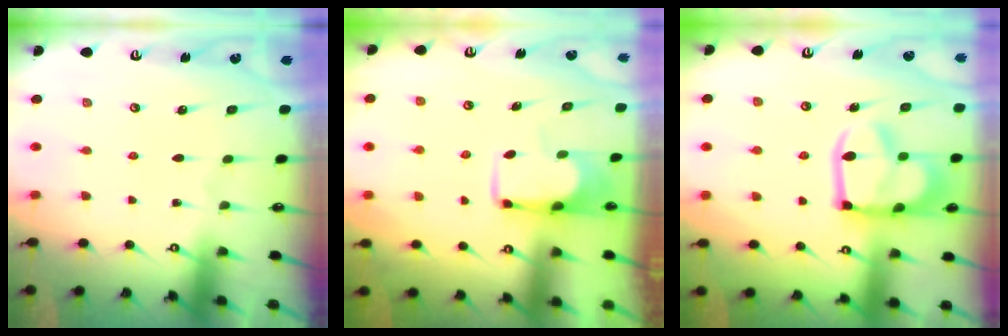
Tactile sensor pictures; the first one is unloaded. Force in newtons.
{"total": 3.5, "press": 3.5, "slide": 0.2}
{"total": 16.0, "press": 16.0, "slide": 1.4}